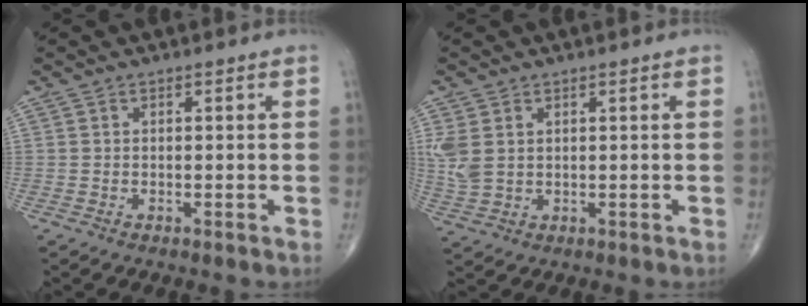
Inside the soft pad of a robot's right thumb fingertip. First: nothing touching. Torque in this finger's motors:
{"motor_torque": [0.48, 0.80, 0.43, -0.01, 0.18]}